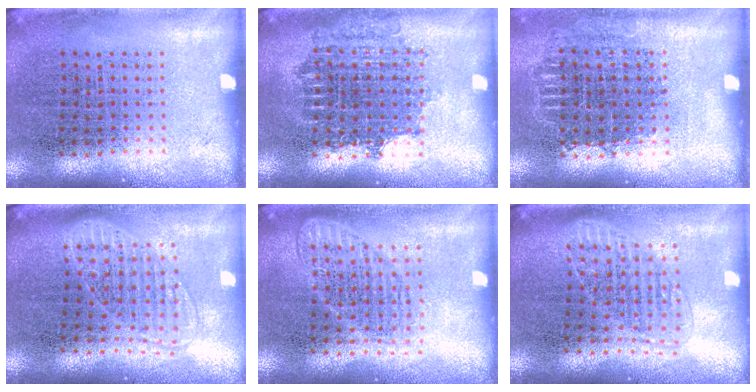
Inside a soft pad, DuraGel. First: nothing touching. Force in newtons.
{"total": 1.7, "press": 1.4, "slide": 1.0}
{"total": 0.7, "press": 0.7, "slide": 0.3}
{"total": 1.7, "press": 1.4, "slide": 1.0}
{"total": 1.6, "press": 1.4, "slide": 0.7}
{"total": 1.6, "press": 1.4, "slide": 0.8}